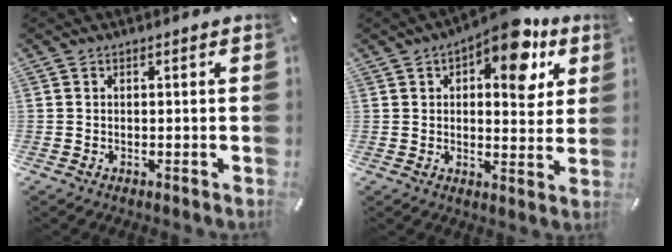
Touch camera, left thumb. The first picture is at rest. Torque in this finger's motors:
{"motor_torque": [1.24, 0.56, 0.84, 0.06, 0.09]}